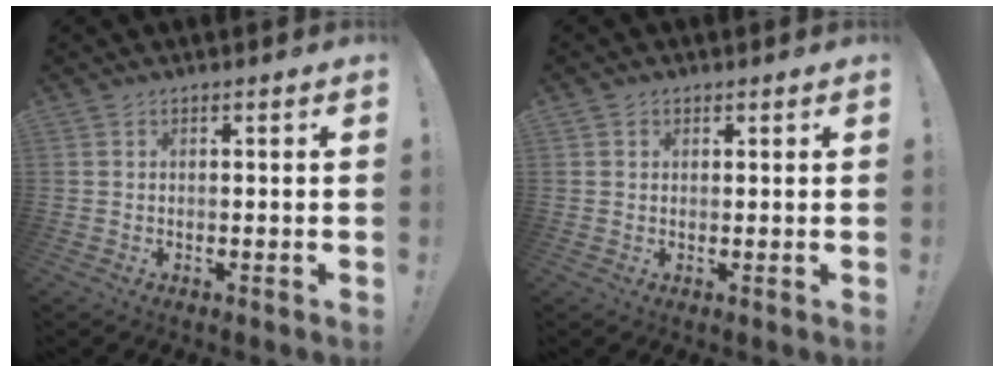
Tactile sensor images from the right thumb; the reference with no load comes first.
{"total": 1.1, "force": [0.7, 0.9, 0.1], "torque": [0.003, -0.001, 0.012]}